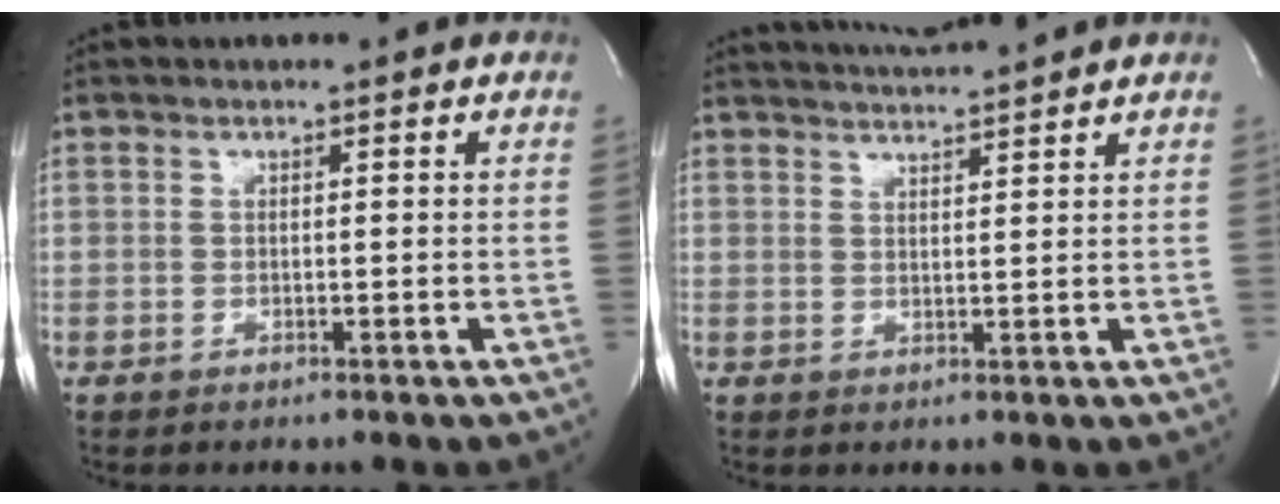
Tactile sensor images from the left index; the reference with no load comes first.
{"total": 6.0, "force": [5.7, -1.2, 1.6], "torque": [-0.032, 0.006, 0.088]}